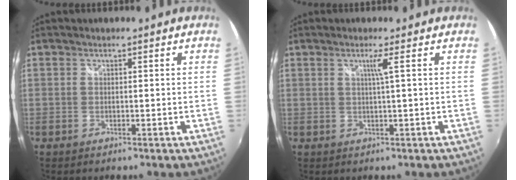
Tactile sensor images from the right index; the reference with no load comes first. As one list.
[{"total": 2.1, "force": [0.6, -1.3, 1.6], "torque": [-0.021, -0.005, 0.011]}]